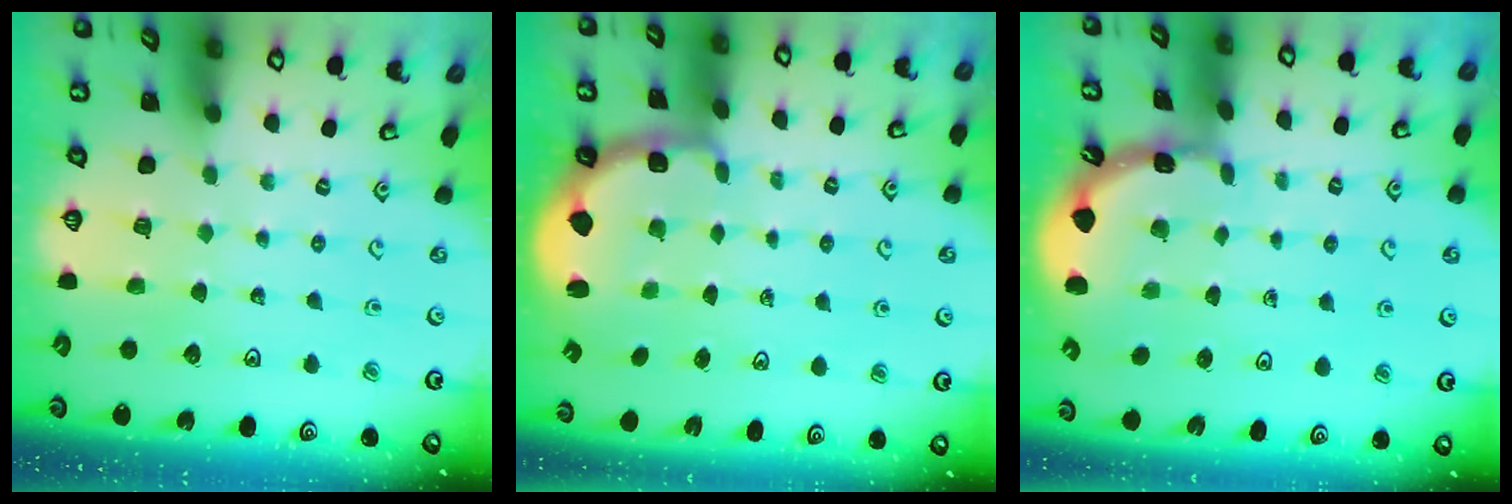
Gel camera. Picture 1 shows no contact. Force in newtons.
{"total": 2.5, "press": 1.3, "slide": 2.1}
{"total": 1.6, "press": 1.6, "slide": 0.2}